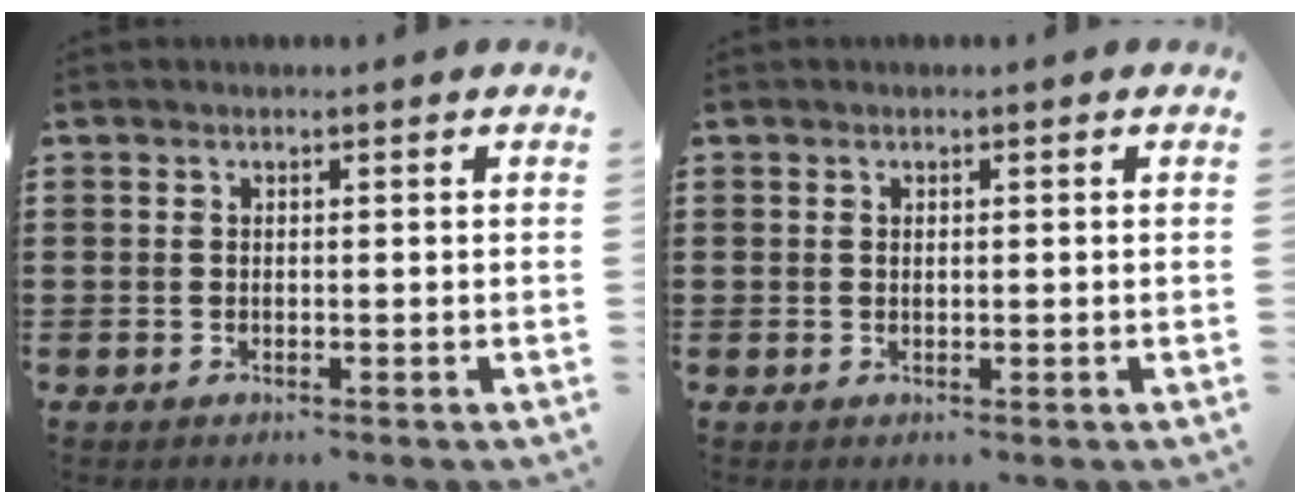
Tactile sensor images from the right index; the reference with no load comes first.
{"total": 0.6, "force": [0.2, 0.3, 0.4], "torque": [-0.010, 0.000, 0.004]}